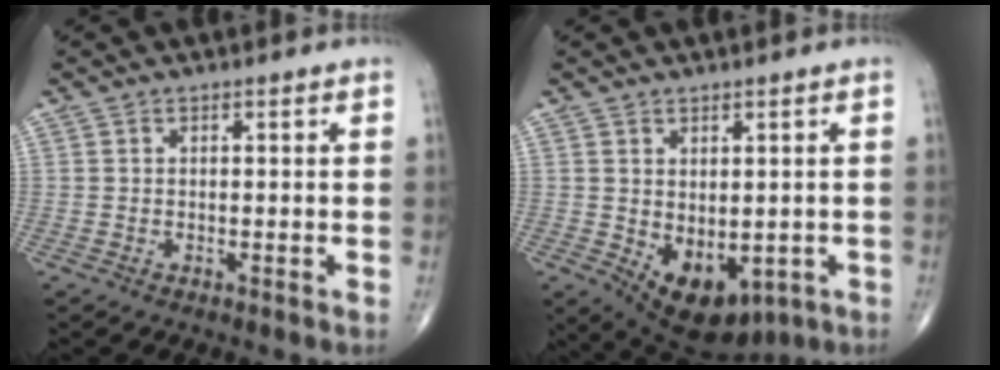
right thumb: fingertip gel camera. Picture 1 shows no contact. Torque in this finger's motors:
{"motor_torque": [-0.32, 0.97, -0.03, -0.03, 0.23]}